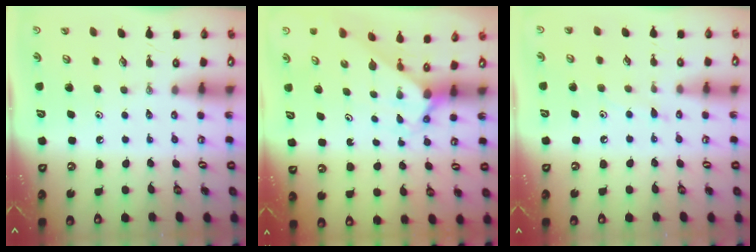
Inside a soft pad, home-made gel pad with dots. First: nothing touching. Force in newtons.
{"total": 2.0, "press": 2.0, "slide": 0.2}
{"total": 6.0, "press": 6.0, "slide": 0.6}